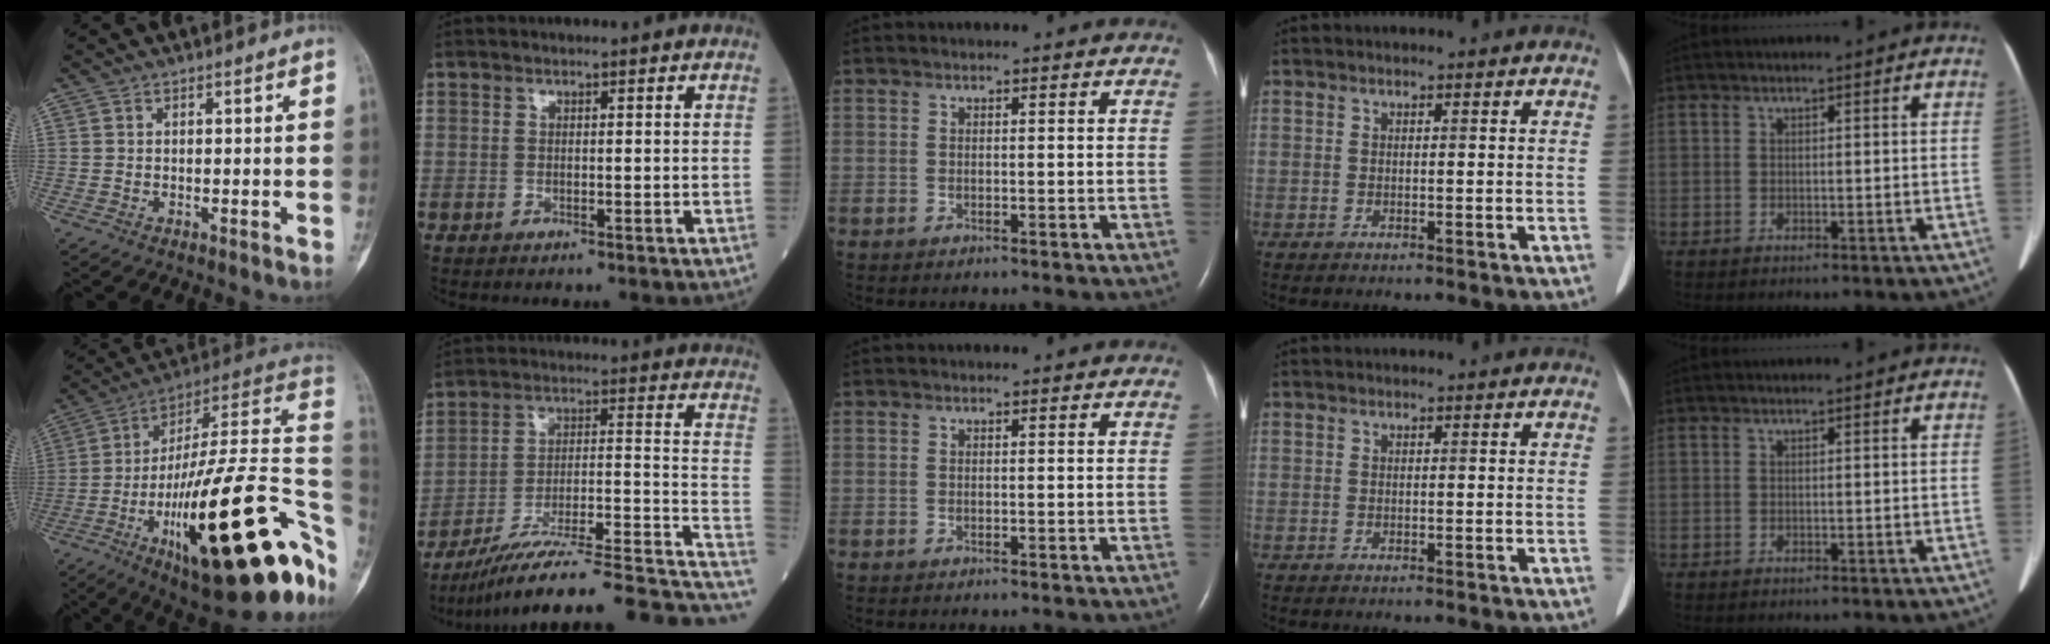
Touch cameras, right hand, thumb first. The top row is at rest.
{"thumb": {"total": 36.8, "force": [-12.0, 10.5, 33.2], "torque": [-0.412, 0.053, -0.187]}, "index": {"total": 22.1, "force": [-15.9, 2.8, 15.1], "torque": [-0.167, 0.037, -0.245]}}